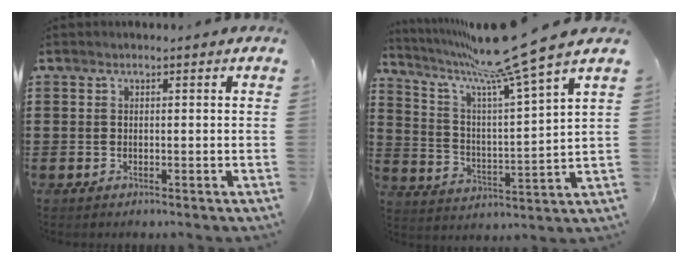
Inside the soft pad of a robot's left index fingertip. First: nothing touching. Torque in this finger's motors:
{"motor_torque": [1.10, -1.04, 0.87, 0.15]}